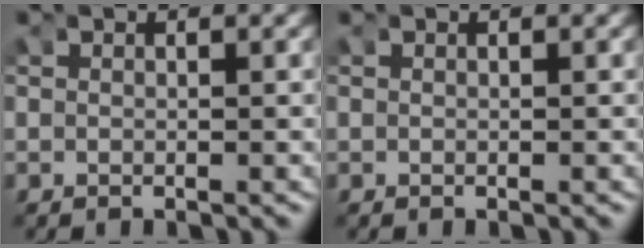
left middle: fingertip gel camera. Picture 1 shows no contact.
{"total": 0.0}